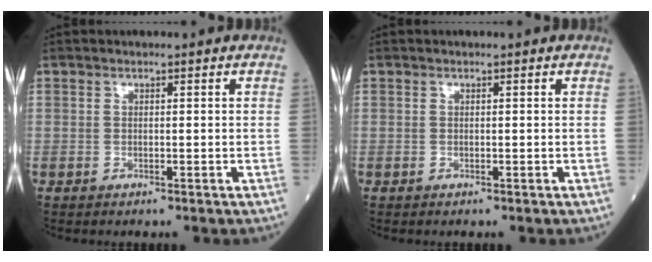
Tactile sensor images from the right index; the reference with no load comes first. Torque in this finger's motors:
{"motor_torque": [0.01, 0.01, 0.00, 0.00]}